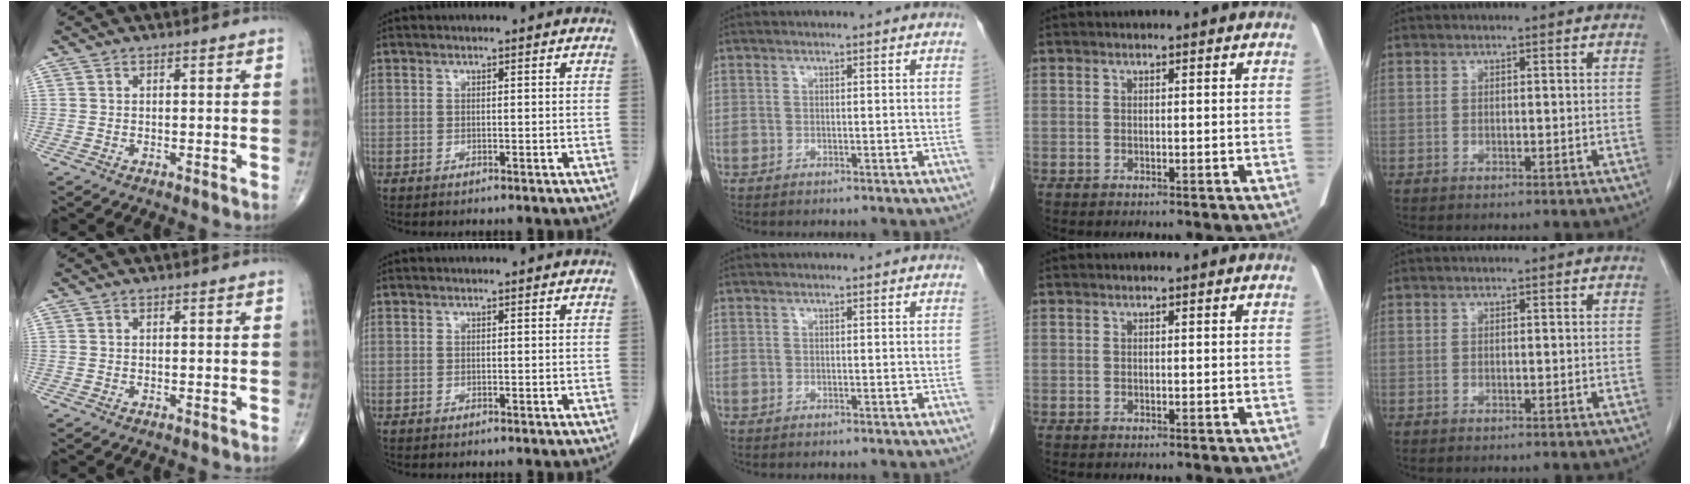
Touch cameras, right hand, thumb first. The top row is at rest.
{}